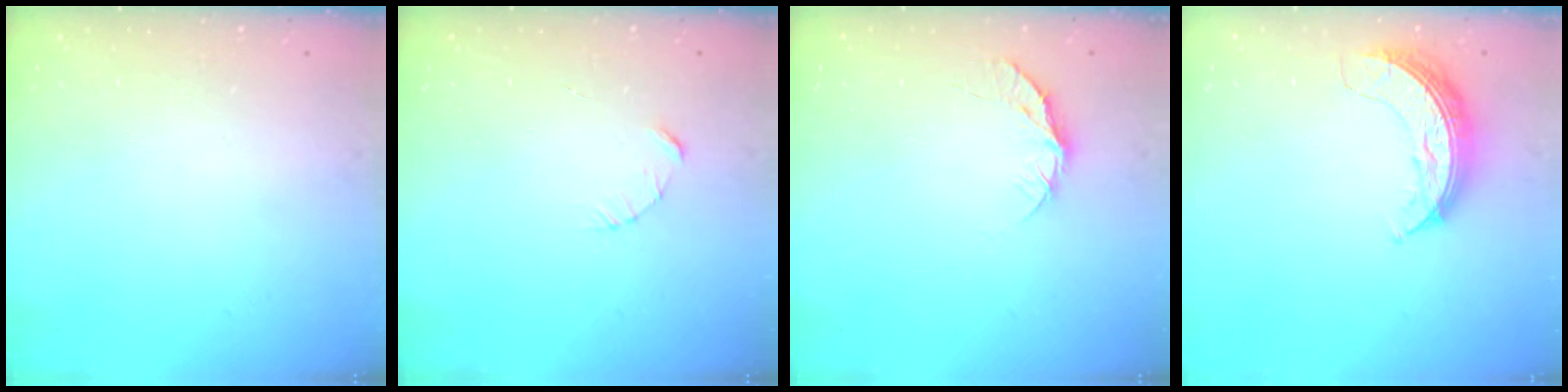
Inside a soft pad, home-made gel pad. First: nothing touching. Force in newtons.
{"total": 2.3, "press": 2.3, "slide": 0.3}
{"total": 8.1, "press": 8.1, "slide": 0.7}
{"total": 7.7, "press": 7.7, "slide": 0.3}